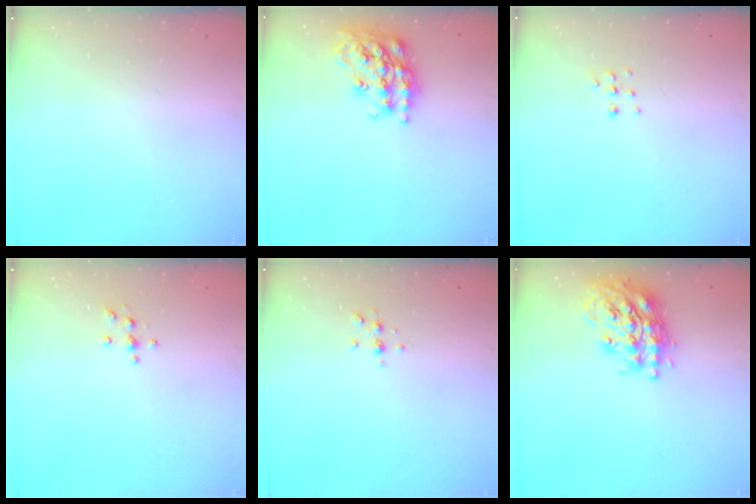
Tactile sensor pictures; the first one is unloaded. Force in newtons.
{"total": 20.4, "press": 20.4, "slide": 1.4}
{"total": 3.9, "press": 3.8, "slide": 1.0}
{"total": 3.8, "press": 3.7, "slide": 0.5}
{"total": 4.1, "press": 3.7, "slide": 1.7}
{"total": 19.6, "press": 19.5, "slide": 1.5}